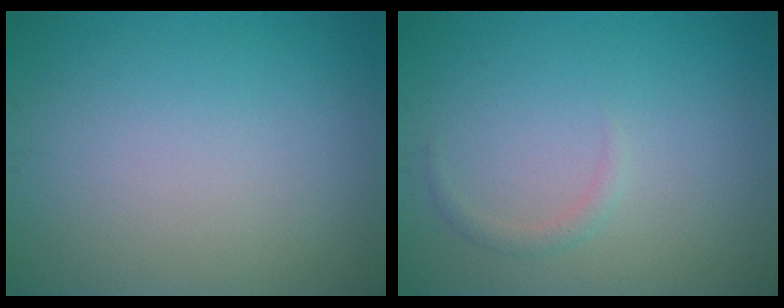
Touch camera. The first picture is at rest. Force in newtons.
{"total": 0.9, "press": 0.9, "slide": 0.0}